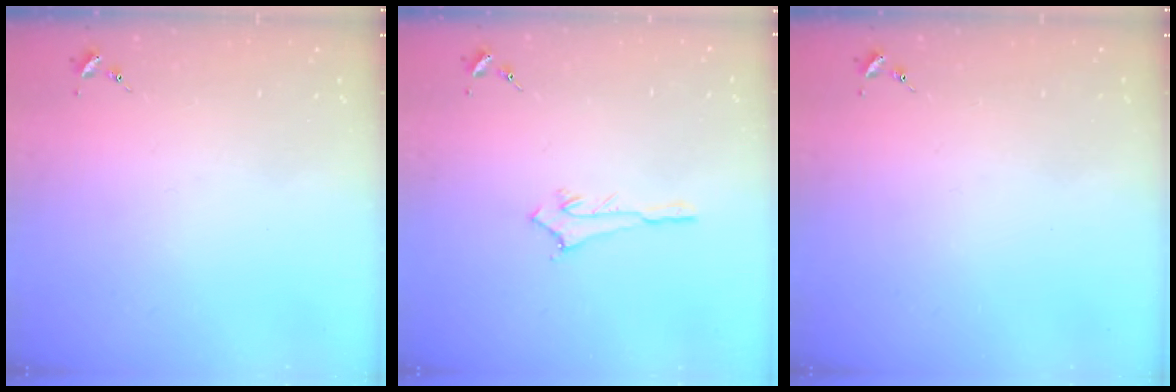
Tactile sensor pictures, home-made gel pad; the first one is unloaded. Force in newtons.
{"total": 2.9, "press": 2.8, "slide": 0.4}
{"total": 0.0}